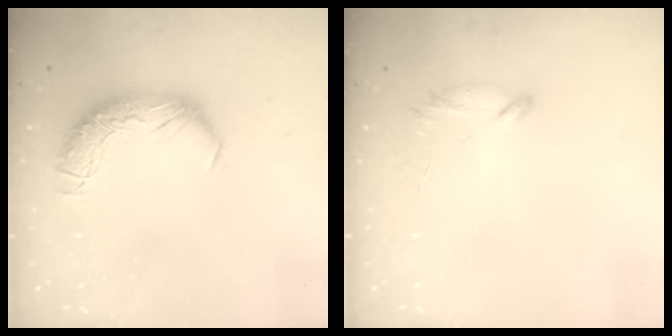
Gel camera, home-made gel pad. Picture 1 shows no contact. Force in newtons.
{"total": 7.5, "press": 7.5, "slide": 0.5}